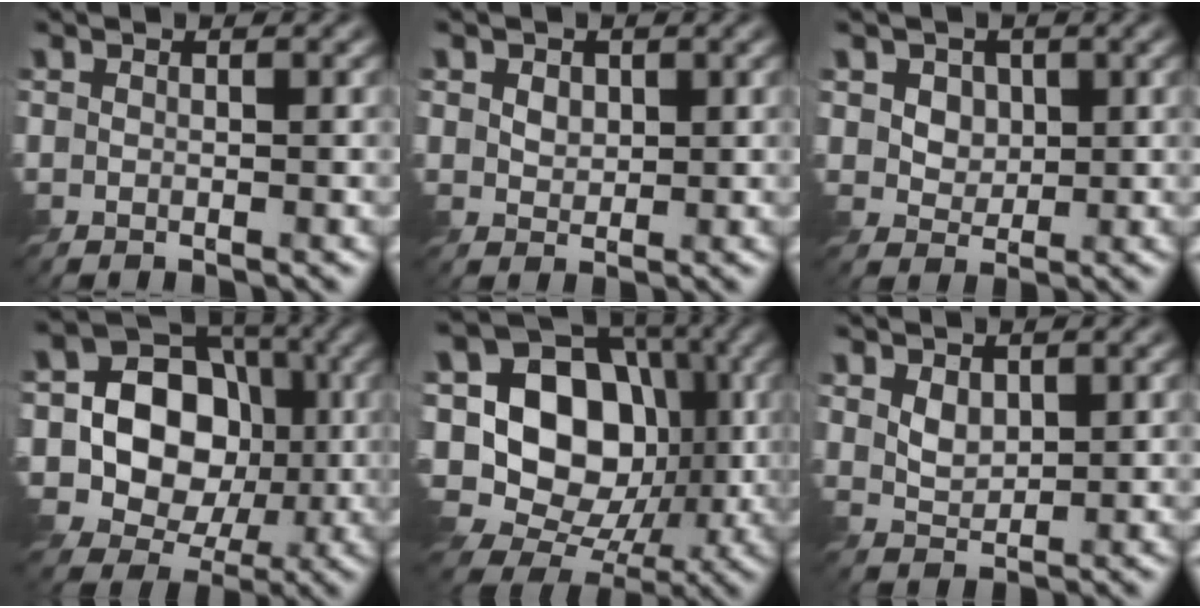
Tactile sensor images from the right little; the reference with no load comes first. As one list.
[{"total": 1.5, "force": [0.5, 1.3, 0.7], "torque": [-0.018, -0.006, 0.007]}, {"total": 2.9, "force": [1.1, 2.4, 1.3], "torque": [-0.044, -0.010, 0.033]}, {"total": 11.9, "force": [-0.1, 10.1, 6.2], "torque": [-0.107, 0.019, -0.027]}, {"total": 16.1, "force": [1.4, 13.0, 9.3], "torque": [-0.181, 0.025, 0.014]}, {"total": 1.8, "force": [0.8, 1.2, 1.1], "torque": [-0.026, -0.007, 0.020]}]